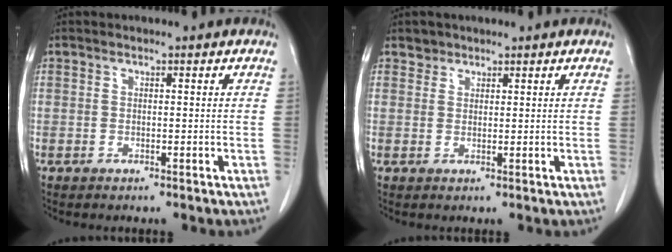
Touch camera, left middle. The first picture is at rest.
{"total": 1.4, "force": [1.1, 0.9, -0.2], "torque": [0.011, 0.004, 0.014]}